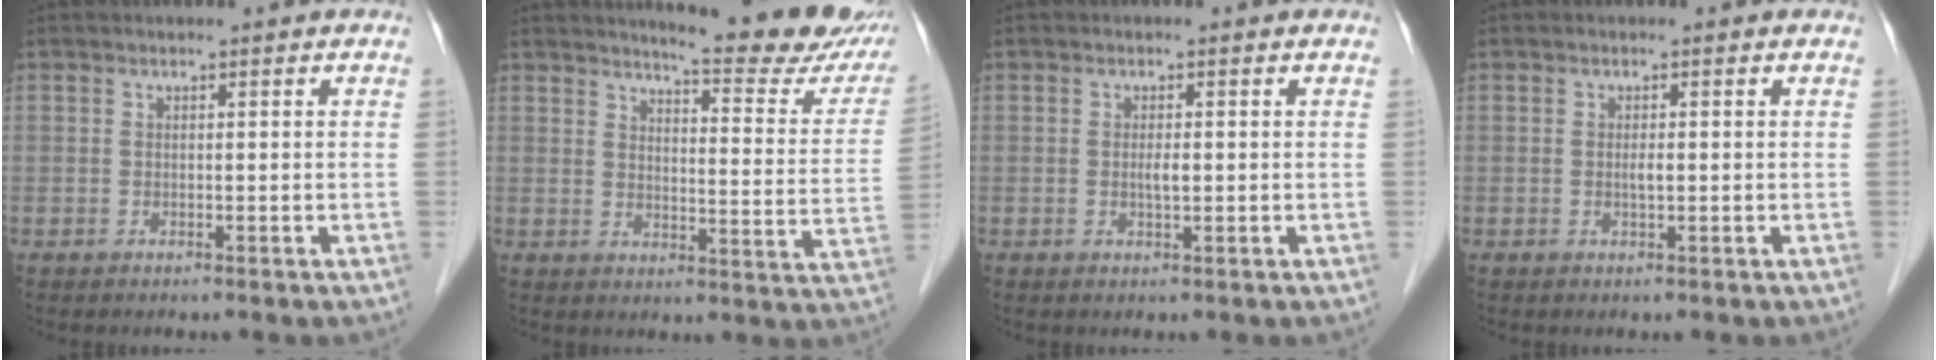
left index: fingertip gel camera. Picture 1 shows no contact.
{"total": 17.3, "force": [15.3, 2.0, 7.9], "torque": [-0.092, -0.066, 0.170]}
{"total": 1.5, "force": [0.0, 0.3, 1.5], "torque": [-0.028, 0.000, 0.000]}
{"total": 0.8, "force": [0.0, 0.2, 0.8], "torque": [-0.015, -0.001, -0.001]}